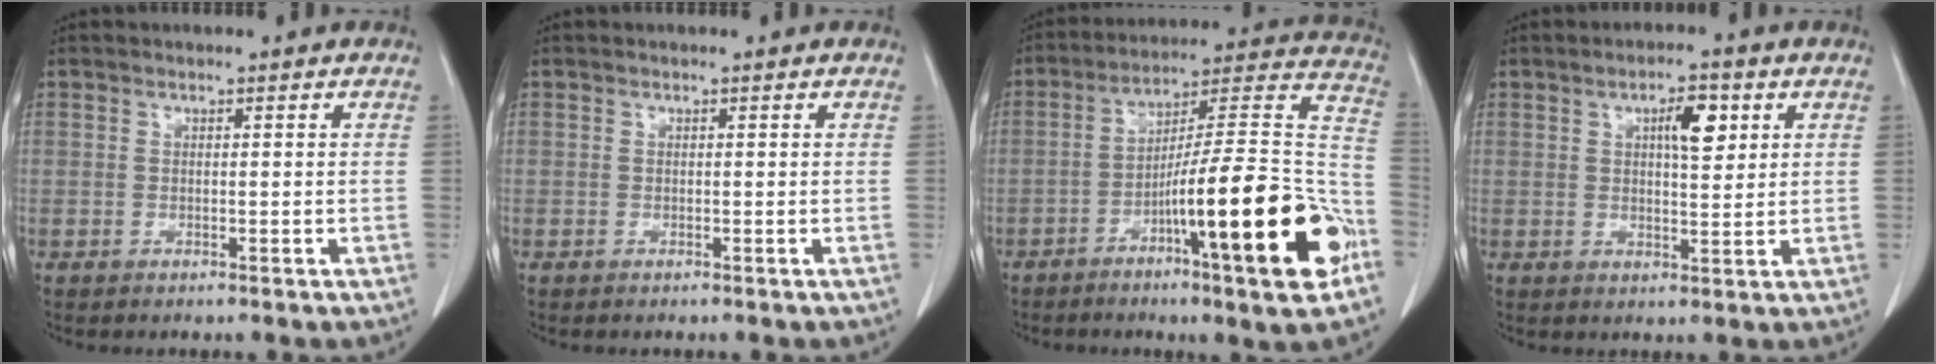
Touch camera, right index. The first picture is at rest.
{"total": 0.0}
{"total": 23.4, "force": [-9.1, 1.6, 21.5], "torque": [-0.270, 0.006, -0.140]}
{"total": 5.2, "force": [2.0, 1.5, 4.5], "torque": [-0.075, 0.004, 0.033]}